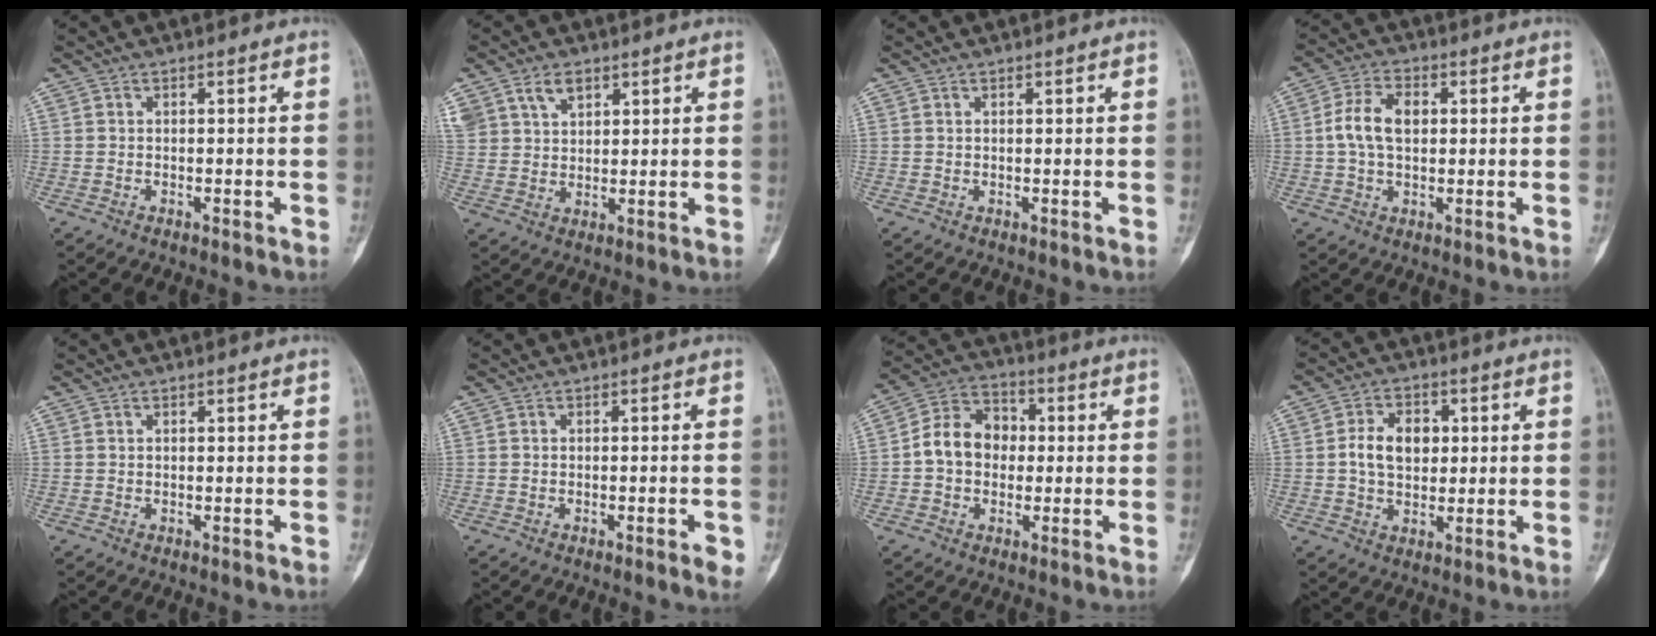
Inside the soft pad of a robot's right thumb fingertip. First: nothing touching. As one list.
[{"total": 7.3, "force": [4.2, 4.9, 3.4], "torque": [-0.050, -0.002, 0.086]}, {"total": 0.0}, {"total": 7.7, "force": [0.9, 5.0, 5.9], "torque": [-0.105, 0.019, 0.012]}, {"total": 0.0}, {"total": 2.5, "force": [-1.0, 0.5, 2.3], "torque": [-0.030, 0.001, -0.013]}, {"total": 10.4, "force": [0.0, 8.5, 6.1], "torque": [-0.080, 0.036, -0.011]}, {"total": 8.2, "force": [1.1, 5.9, 5.7], "torque": [-0.070, 0.007, 0.018]}]